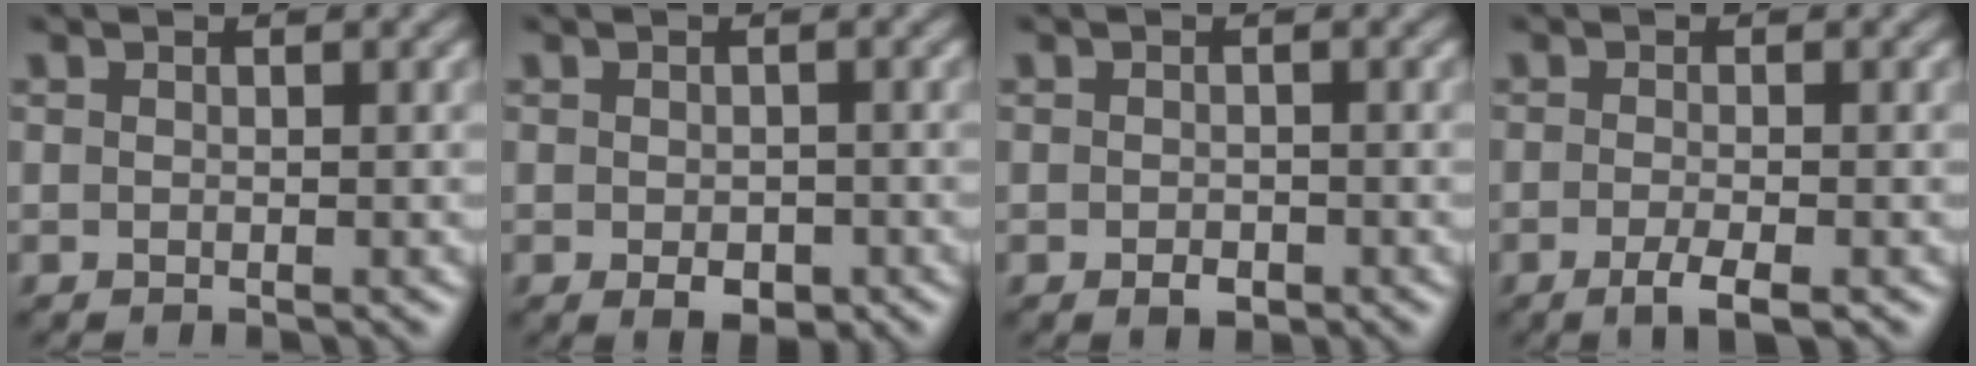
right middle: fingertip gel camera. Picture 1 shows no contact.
{"total": 2.2, "force": [-0.8, 1.3, 1.6], "torque": [-0.025, -0.006, -0.010]}
{"total": 1.2, "force": [-0.5, 0.7, 0.7], "torque": [-0.012, -0.002, -0.009]}
{"total": 2.5, "force": [-1.3, 0.5, 2.1], "torque": [-0.036, -0.004, -0.027]}